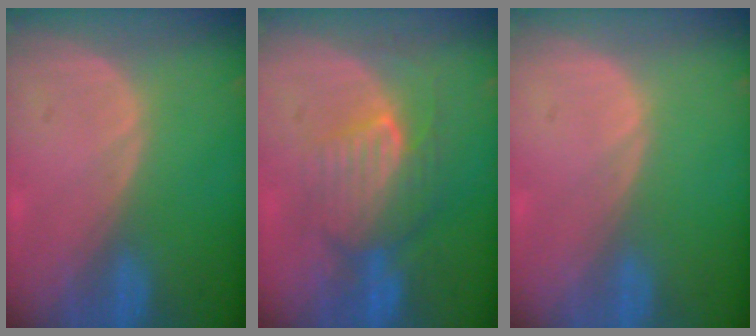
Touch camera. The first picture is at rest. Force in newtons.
{"total": 7.7, "press": 7.7, "slide": 0.1}
{"total": 0.0}